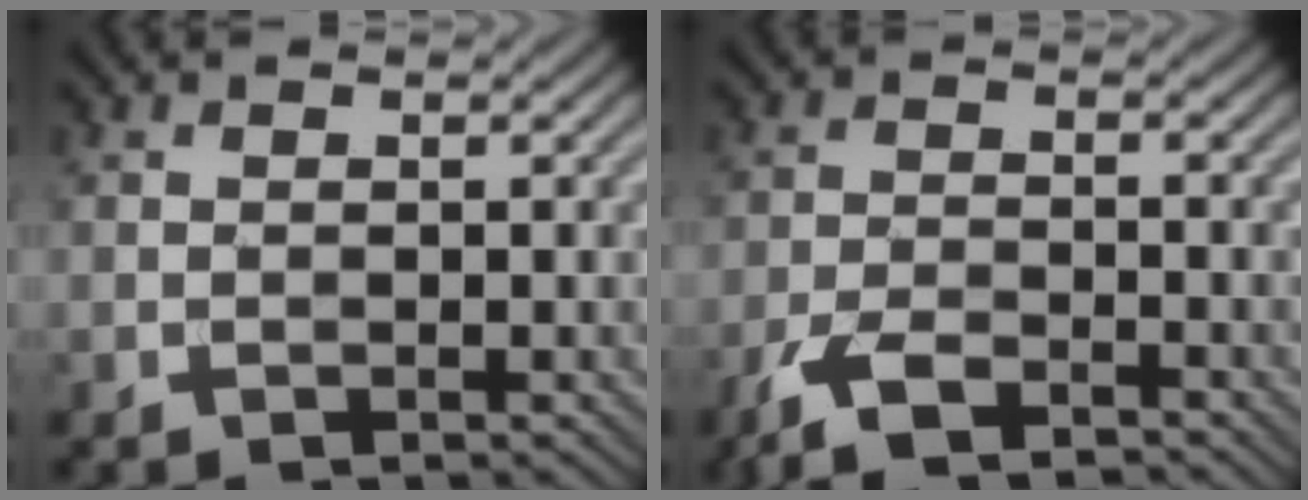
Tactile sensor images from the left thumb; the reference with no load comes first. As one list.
[{"total": 5.5, "force": [-4.1, 1.6, 3.4], "torque": [-0.072, -0.006, -0.083]}]